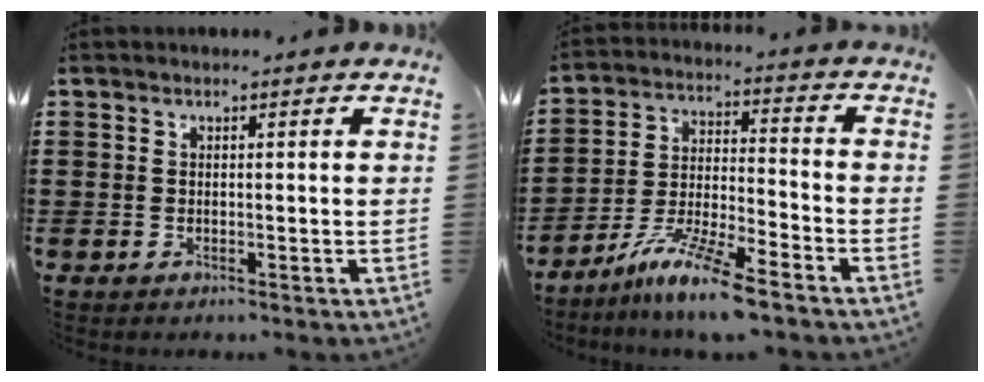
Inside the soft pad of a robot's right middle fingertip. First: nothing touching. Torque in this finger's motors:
{"motor_torque": [1.82, -0.32, 0.33, 0.09]}